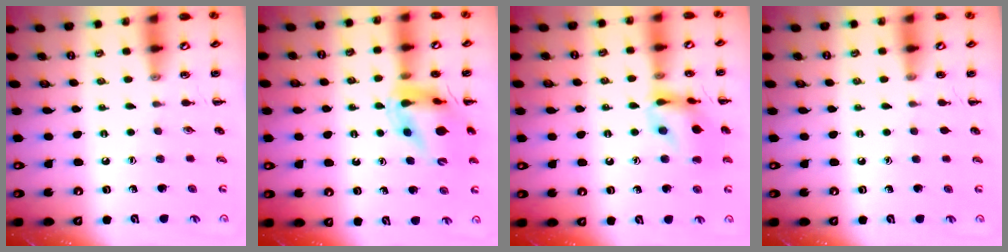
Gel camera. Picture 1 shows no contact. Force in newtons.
{"total": 12.4, "press": 11.9, "slide": 3.4}
{"total": 14.2, "press": 14.1, "slide": 1.4}
{"total": 0.0}